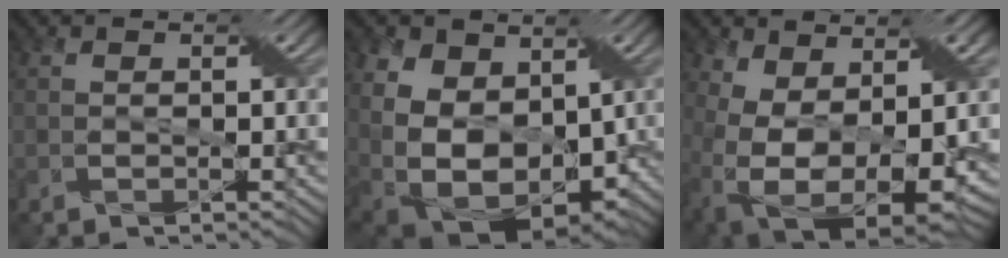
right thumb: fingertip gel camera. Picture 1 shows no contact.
{"total": 16.4, "force": [2.3, 11.6, 11.3], "torque": [-0.251, -0.002, 0.067]}
{"total": 14.1, "force": [0.7, 8.1, 11.5], "torque": [-0.233, -0.038, 0.035]}